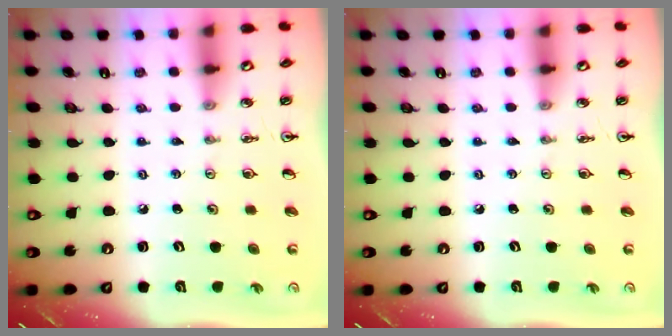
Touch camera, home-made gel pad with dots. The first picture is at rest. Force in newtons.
{"total": 0.0}